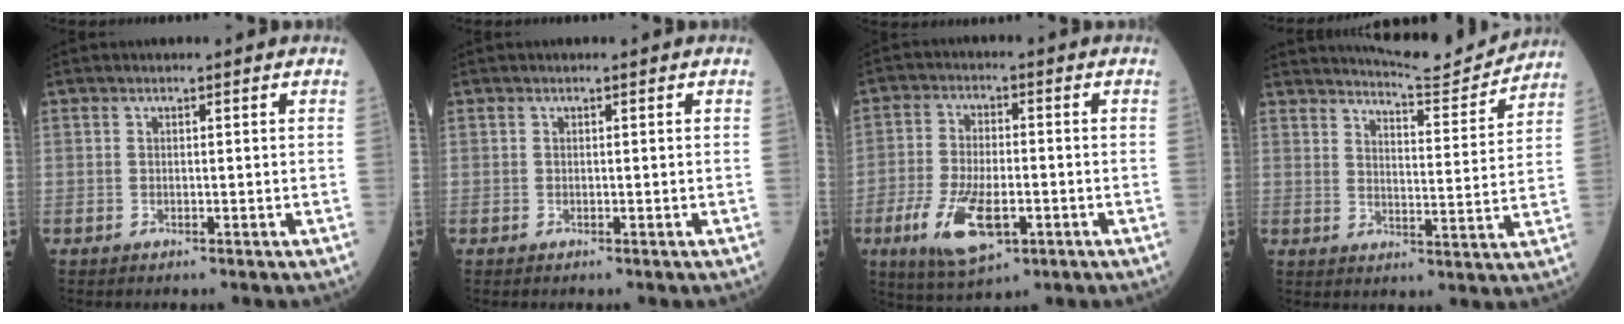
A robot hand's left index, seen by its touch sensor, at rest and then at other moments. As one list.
[{"total": 0.0}, {"total": 10.0, "force": [-3.9, 4.1, 8.3], "torque": [-0.171, -0.011, -0.064]}, {"total": 10.2, "force": [10.2, -0.6, 1.1], "torque": [-0.027, -0.021, 0.142]}]